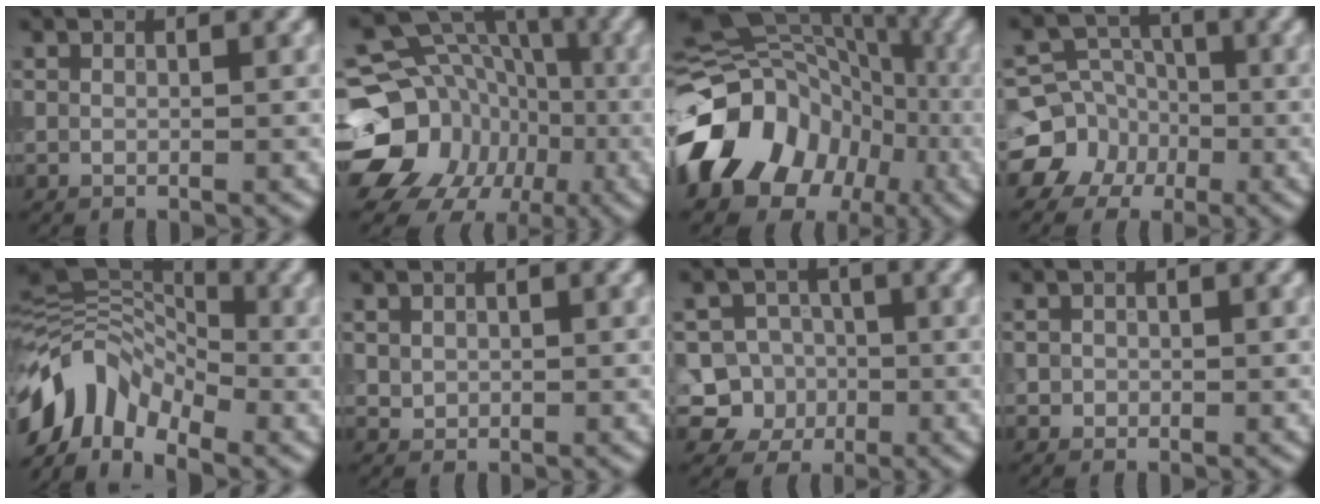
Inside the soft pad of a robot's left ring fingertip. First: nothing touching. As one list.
[{"total": 17.2, "force": [-4.1, 14.9, 7.5], "torque": [-0.147, -0.008, -0.090]}, {"total": 13.5, "force": [-4.6, 10.5, 7.0], "torque": [-0.135, 0.005, -0.099]}, {"total": 7.9, "force": [-3.1, 7.1, 1.7], "torque": [-0.017, -0.003, -0.077]}, {"total": 8.8, "force": [-4.5, 5.5, 5.2], "torque": [-0.089, 0.008, -0.098]}, {"total": 0.9, "force": [0.2, 0.9, 0.3], "torque": [-0.002, -0.003, 0.006]}, {"total": 7.4, "force": [-2.0, 6.9, 1.7], "torque": [-0.013, 0.012, -0.061]}, {"total": 0.8, "force": [0.0, 0.8, 0.1], "torque": [0.009, -0.004, -0.004]}]